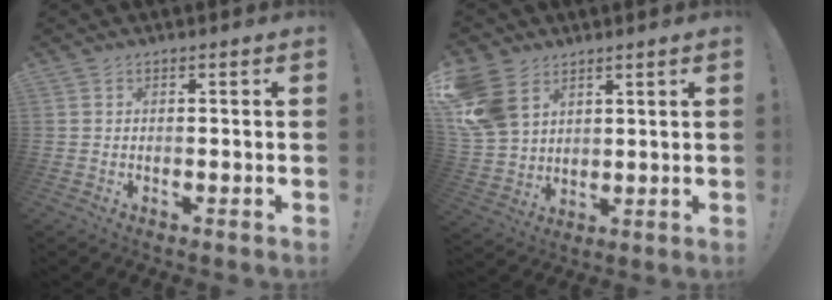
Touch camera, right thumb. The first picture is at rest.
{"total": 13.2, "force": [6.3, 9.6, 6.5], "torque": [-0.141, -0.026, 0.129]}